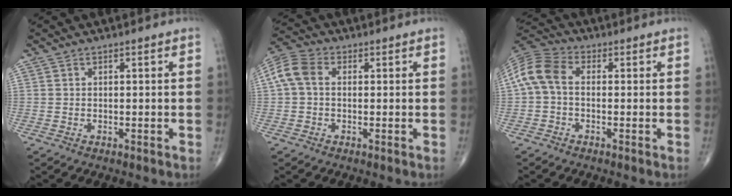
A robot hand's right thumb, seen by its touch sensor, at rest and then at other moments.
{"total": 6.6, "force": [0.7, 4.6, 4.7], "torque": [-0.106, 0.024, 0.007]}
{"total": 8.0, "force": [0.0, 5.2, 6.1], "torque": [-0.126, 0.024, -0.014]}